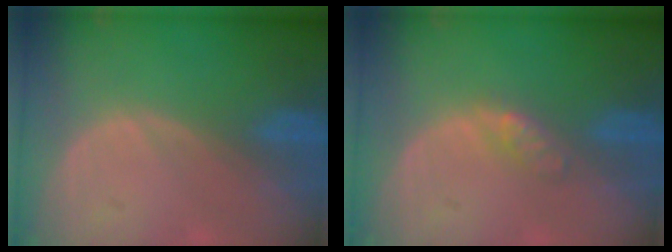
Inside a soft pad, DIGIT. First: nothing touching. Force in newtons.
{"total": 2.4, "press": 2.4, "slide": 0.2}